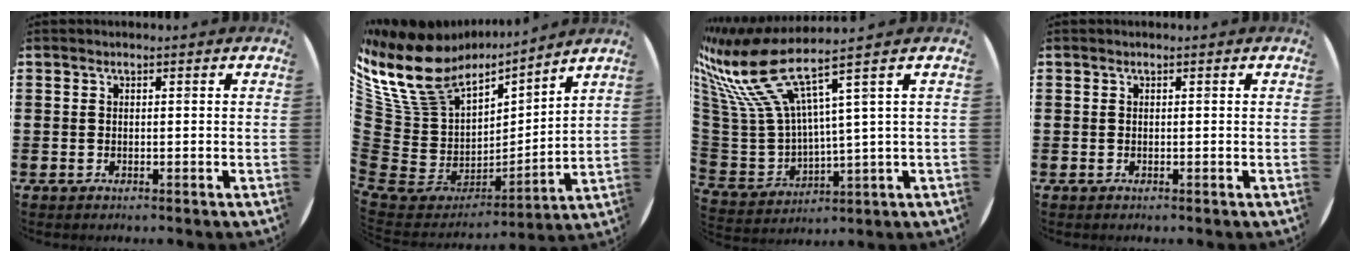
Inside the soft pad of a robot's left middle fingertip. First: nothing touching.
{"total": 13.4, "force": [9.5, 7.9, 5.2], "torque": [-0.171, -0.058, 0.179]}
{"total": 12.8, "force": [7.3, 4.0, 9.8], "torque": [-0.251, -0.040, 0.114]}
{"total": 0.0}